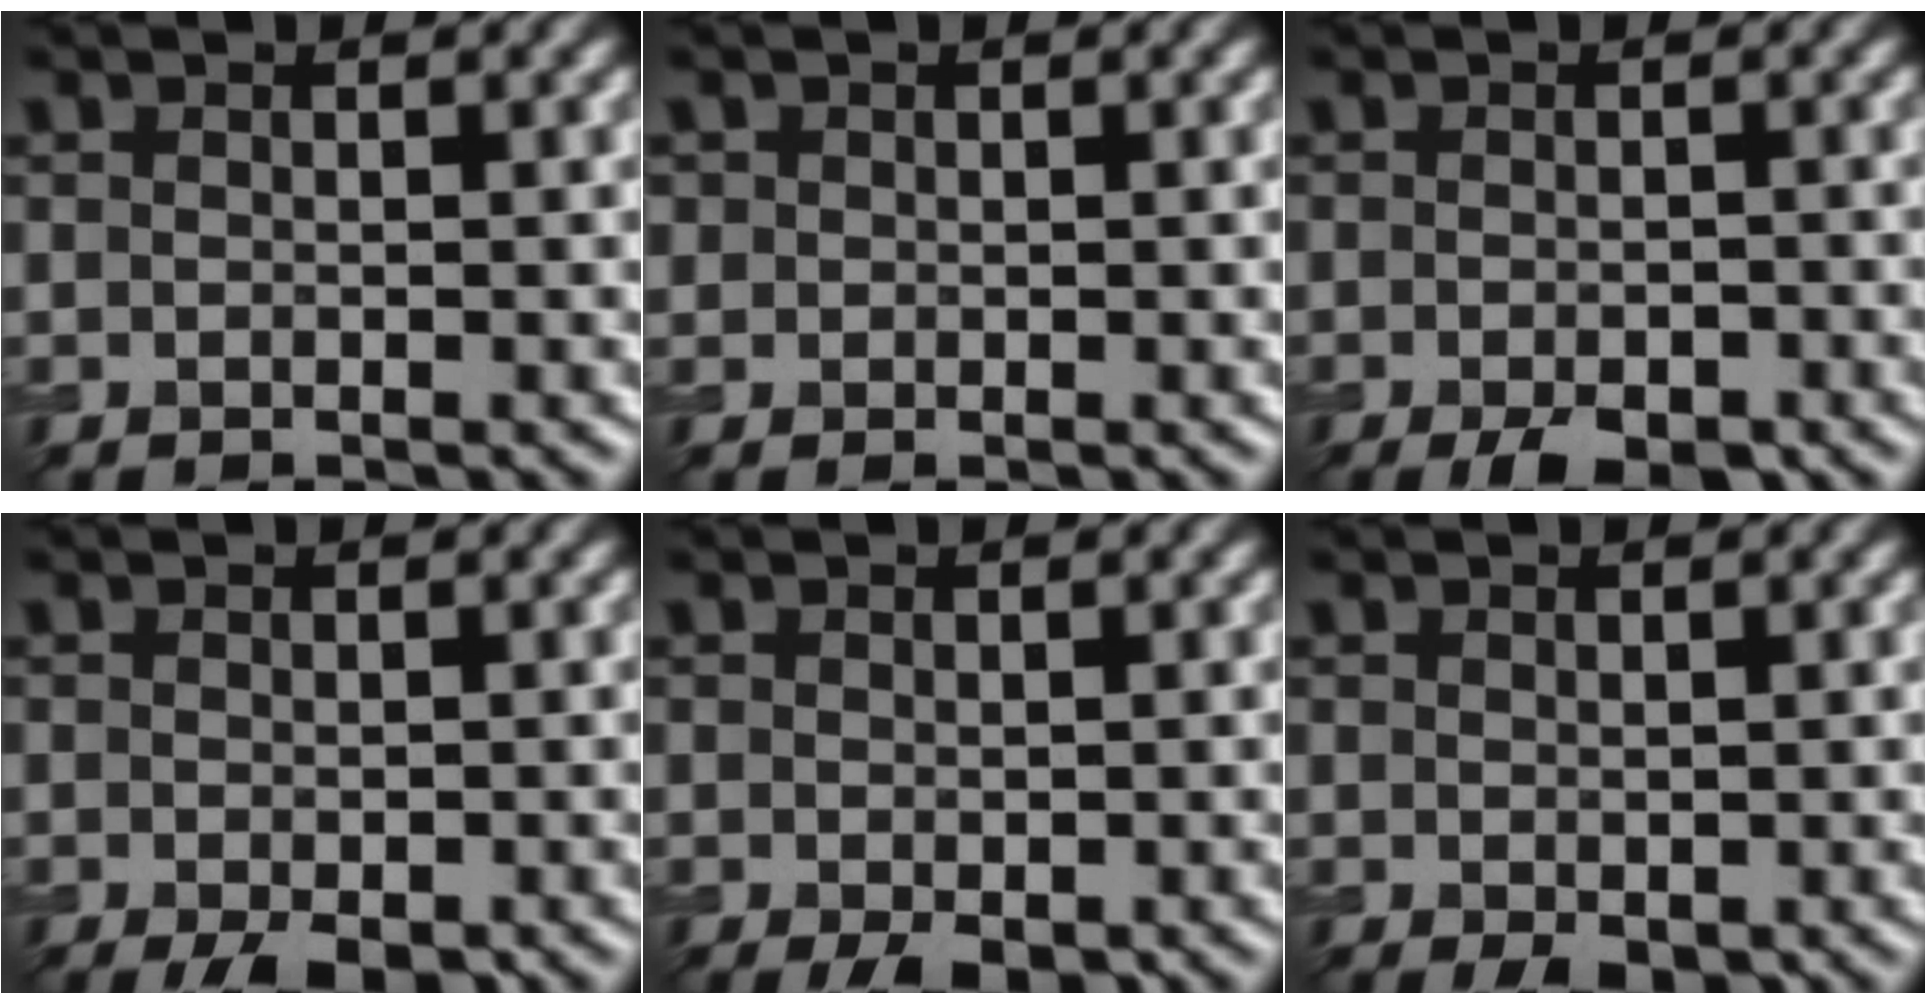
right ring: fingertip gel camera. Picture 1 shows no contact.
{"total": 0.7, "force": [0.2, 0.7, 0.2], "torque": [0.002, 0.001, 0.001]}
{"total": 3.7, "force": [-2.3, 1.4, 2.5], "torque": [-0.037, -0.006, -0.034]}
{"total": 3.7, "force": [-2.1, 1.4, 2.7], "torque": [-0.042, -0.007, -0.028]}
{"total": 2.6, "force": [-1.2, 1.2, 2.0], "torque": [-0.037, -0.011, -0.015]}
{"total": 1.8, "force": [-0.6, 1.0, 1.3], "torque": [-0.026, -0.009, -0.006]}